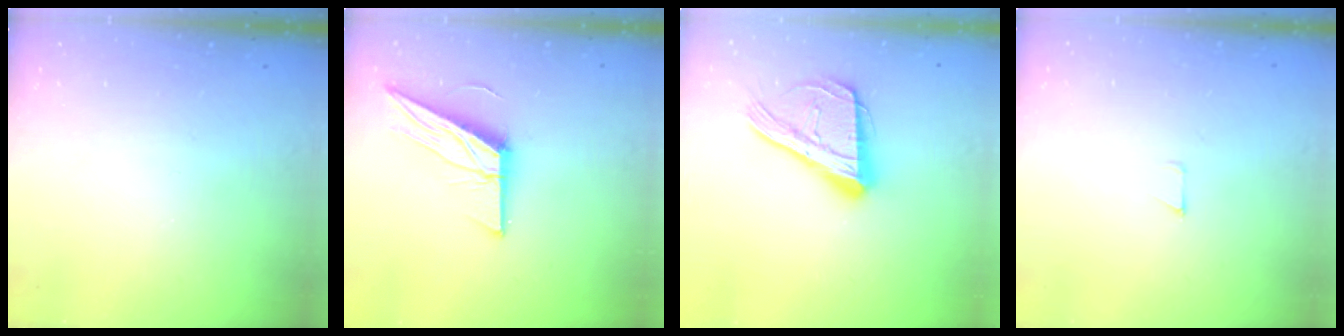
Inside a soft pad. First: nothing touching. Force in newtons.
{"total": 13.3, "press": 13.3, "slide": 0.7}
{"total": 17.8, "press": 17.7, "slide": 2.4}
{"total": 2.6, "press": 2.6, "slide": 0.2}